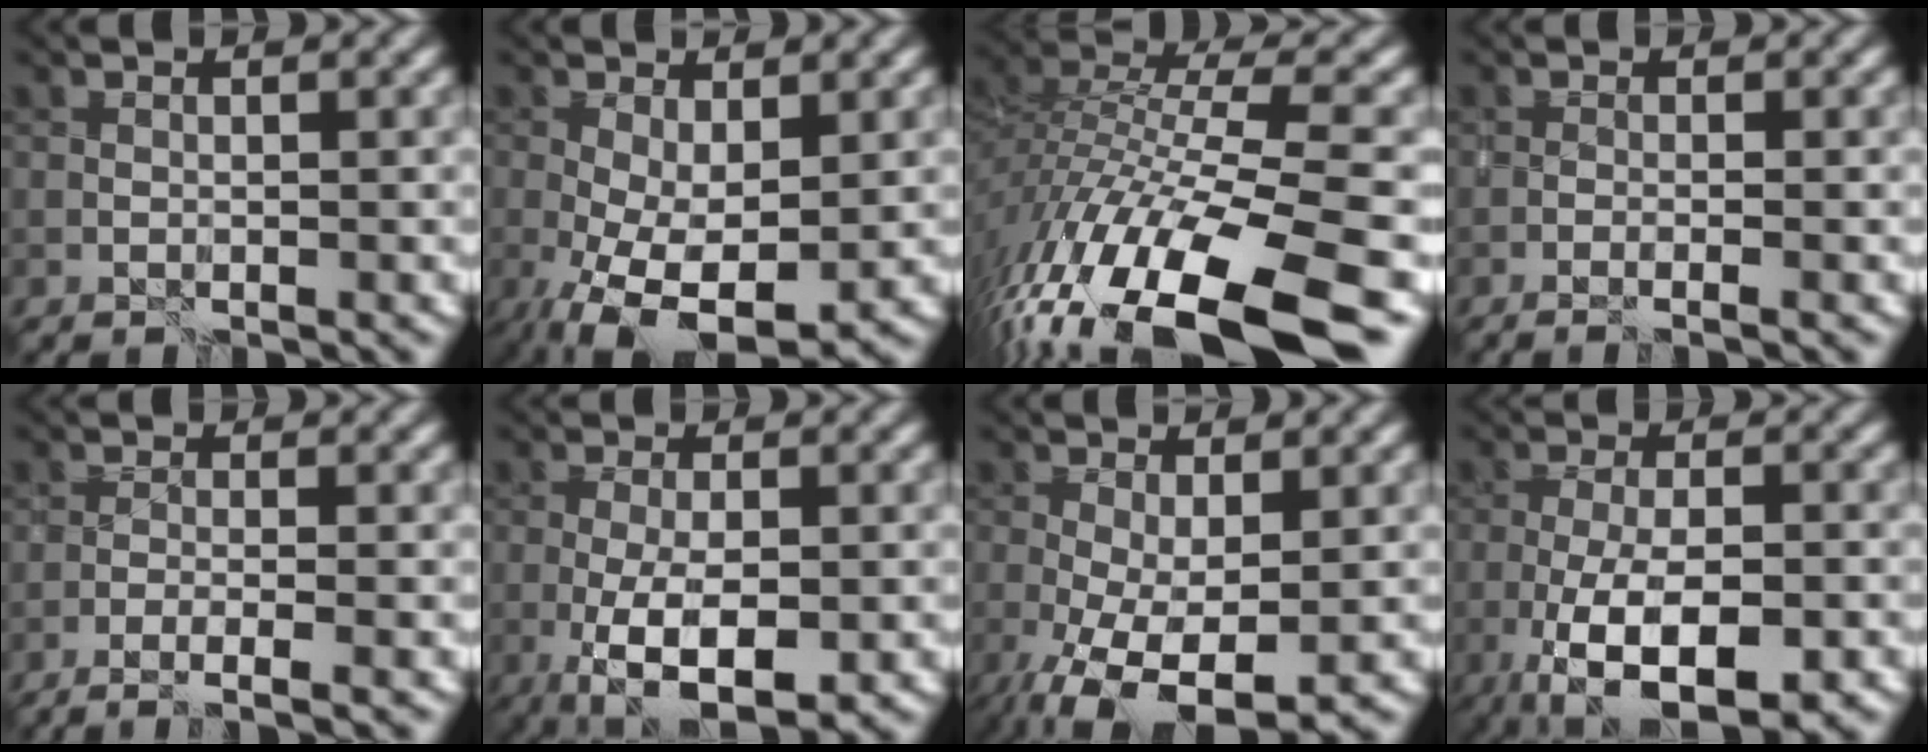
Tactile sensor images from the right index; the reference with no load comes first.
{"total": 7.9, "force": [-2.6, 3.8, 6.4], "torque": [-0.134, -0.028, -0.030]}
{"total": 16.3, "force": [-10.3, 5.1, 11.6], "torque": [-0.240, -0.020, -0.163]}
{"total": 2.0, "force": [-1.0, 0.5, 1.6], "torque": [-0.021, 0.003, -0.025]}
{"total": 3.1, "force": [-1.9, 0.6, 2.5], "torque": [-0.039, 0.003, -0.043]}
{"total": 7.1, "force": [-2.5, 2.7, 6.1], "torque": [-0.114, -0.011, -0.037]}
{"total": 7.3, "force": [-2.9, 3.0, 6.0], "torque": [-0.126, -0.026, -0.041]}
{"total": 9.9, "force": [-4.7, 3.9, 7.7], "torque": [-0.148, -0.022, -0.075]}